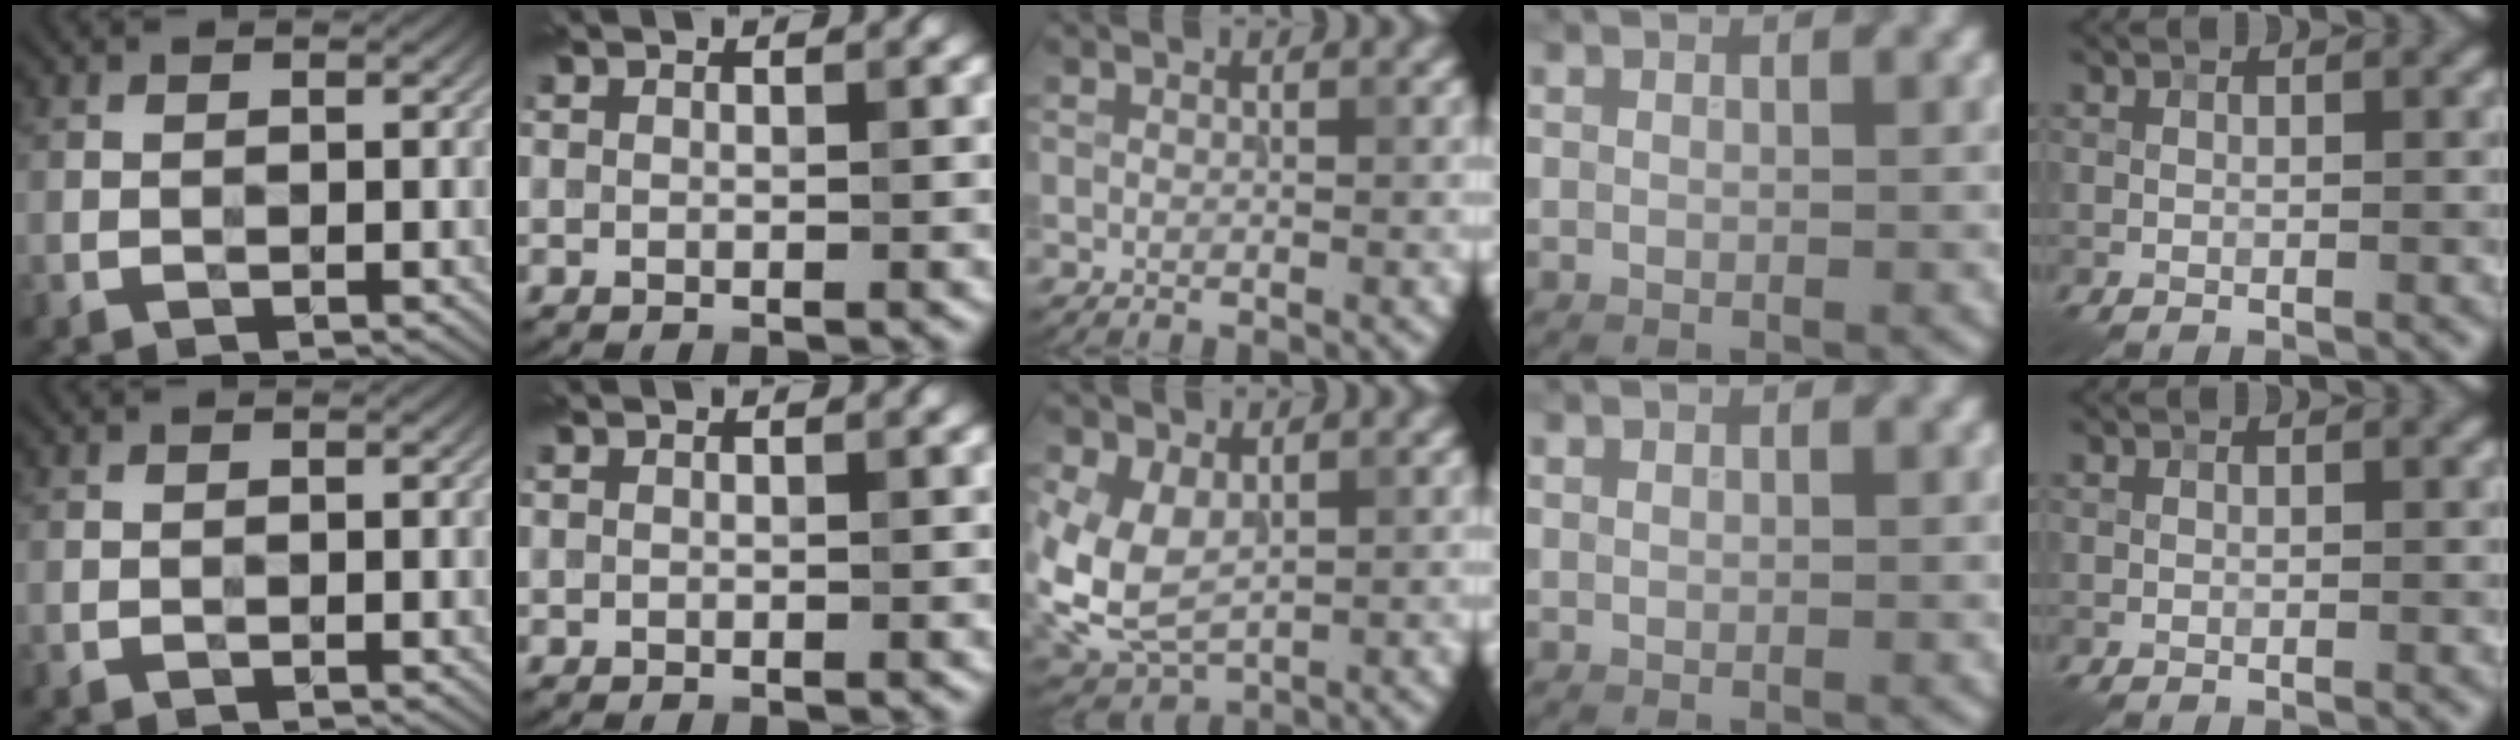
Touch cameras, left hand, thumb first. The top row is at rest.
{"middle": {"total": 6.0, "force": [0.4, 4.2, 4.3], "torque": [-0.108, -0.006, 0.010]}}